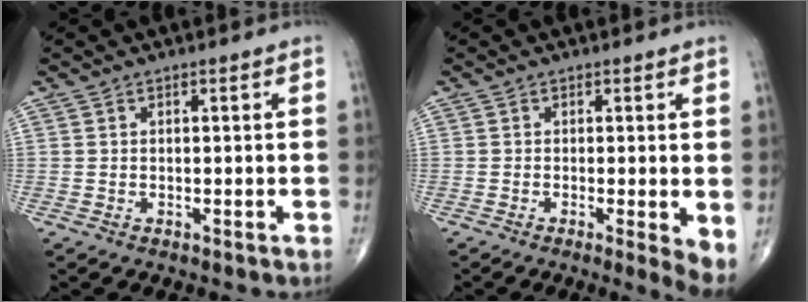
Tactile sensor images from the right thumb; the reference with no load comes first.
{"total": 4.1, "force": [-0.4, 0.6, 4.0], "torque": [-0.063, -0.014, -0.010]}